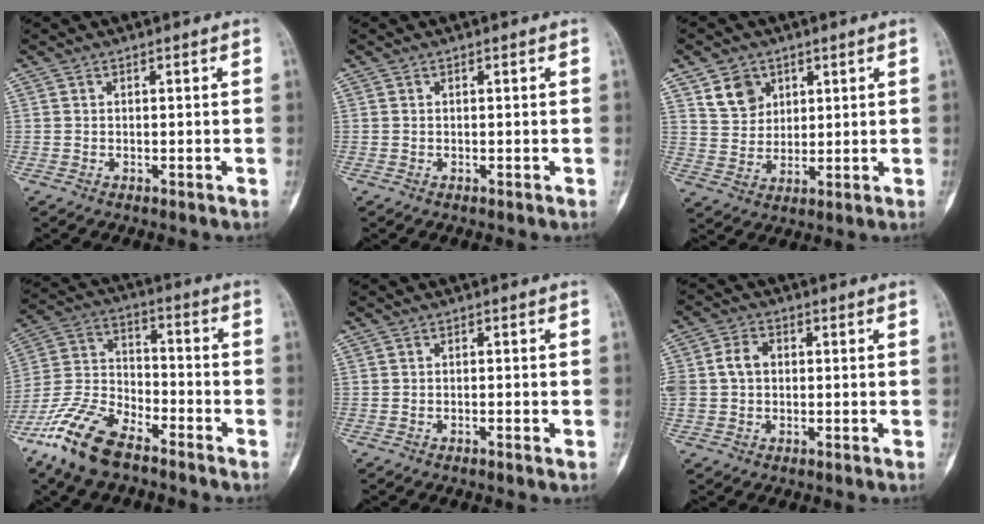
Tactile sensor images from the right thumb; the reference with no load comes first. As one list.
[{"total": 0.0}, {"total": 6.8, "force": [3.6, 5.3, 2.4], "torque": [-0.019, -0.020, 0.072]}, {"total": 15.0, "force": [-10.4, 6.3, 8.8], "torque": [-0.180, 0.046, -0.209]}, {"total": 0.9, "force": [-0.5, 0.1, 0.8], "torque": [-0.015, 0.001, -0.007]}, {"total": 5.8, "force": [0.3, 4.5, 3.6], "torque": [-0.067, 0.020, 0.006]}]